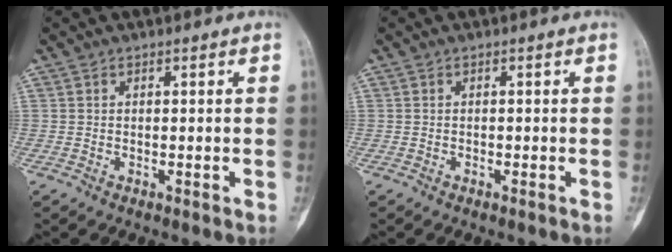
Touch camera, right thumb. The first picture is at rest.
{"total": 0.0}